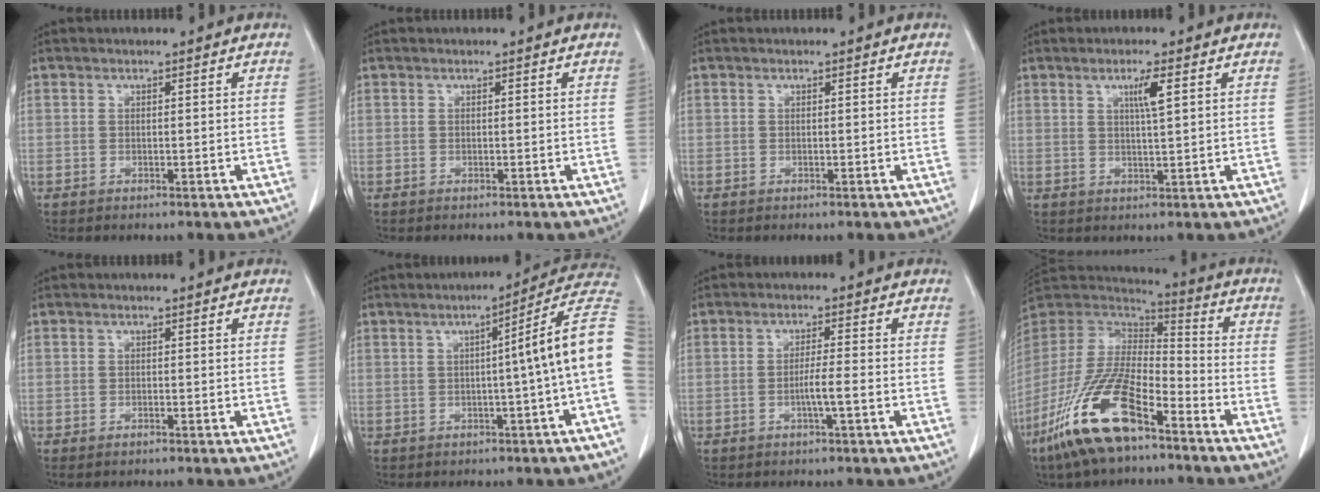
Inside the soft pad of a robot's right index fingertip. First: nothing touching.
{"total": 0.0}
{"total": 0.0}
{"total": 3.3, "force": [1.3, -0.2, 3.0], "torque": [-0.055, -0.003, 0.023]}
{"total": 0.8, "force": [-0.7, 0.2, 0.4], "torque": [-0.014, -0.002, -0.008]}
{"total": 10.3, "force": [0.0, -2.0, 10.1], "torque": [-0.114, 0.025, -0.008]}
{"total": 3.2, "force": [-1.1, -0.3, 3.0], "torque": [-0.052, -0.001, -0.020]}
{"total": 17.6, "force": [-10.7, 5.3, 12.9], "torque": [-0.275, -0.015, -0.204]}